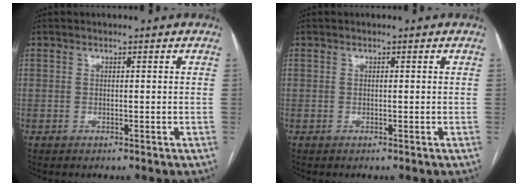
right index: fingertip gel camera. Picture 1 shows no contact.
{"total": 0.0}